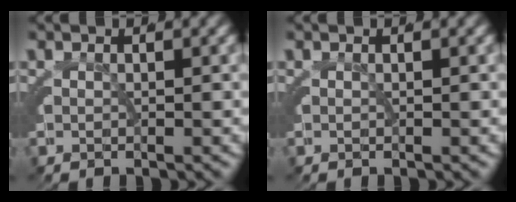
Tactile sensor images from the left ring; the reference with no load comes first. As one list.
[{"total": 0.0}]